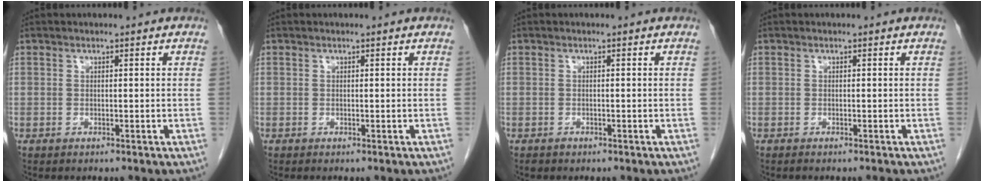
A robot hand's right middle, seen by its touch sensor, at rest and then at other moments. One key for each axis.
{"total": 0.0}
{"total": 0.6, "fx": -0.5, "fy": 0.4, "fz": 0.1, "tx": -0.006, "ty": 0.000, "tz": -0.008}
{"total": 0.8, "fx": -0.7, "fy": -0.1, "fz": 0.3, "tx": -0.004, "ty": -0.001, "tz": -0.013}